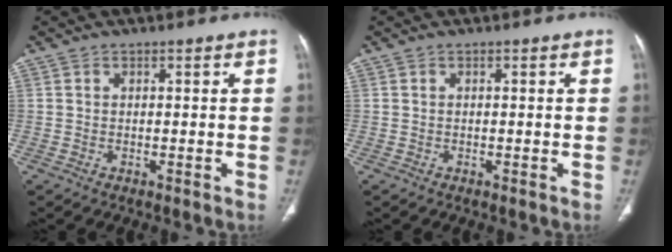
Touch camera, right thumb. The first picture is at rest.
{"total": 0.0}